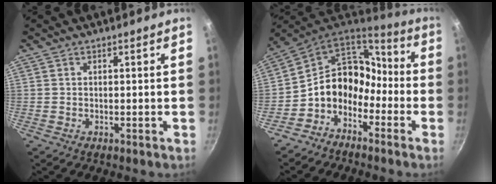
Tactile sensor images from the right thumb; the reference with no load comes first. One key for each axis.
{"total": 12.5, "fx": -4.9, "fy": 9.7, "fz": 6.2, "tx": -0.068, "ty": 0.075, "tz": -0.113}